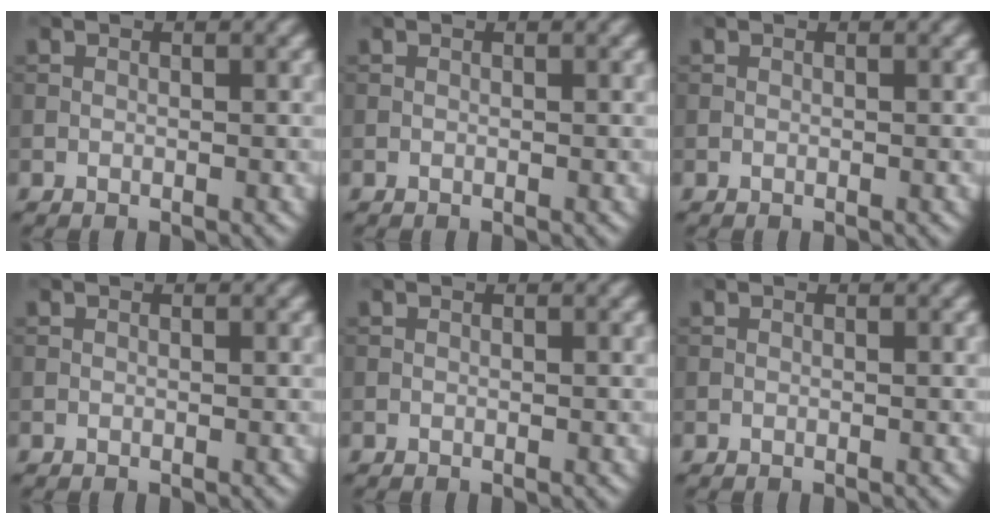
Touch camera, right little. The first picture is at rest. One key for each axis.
{"total": 0.0}
{"total": 0.0}
{"total": 0.0}
{"total": 0.0}
{"total": 0.0}